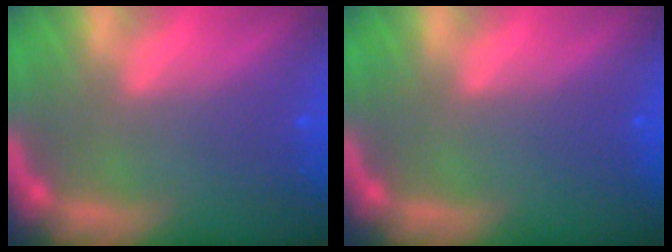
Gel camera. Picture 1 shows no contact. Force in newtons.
{"total": 0.0}